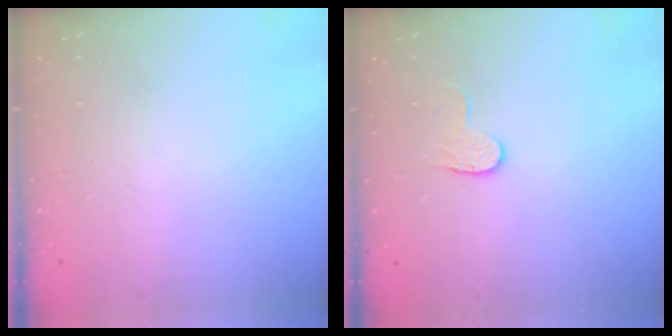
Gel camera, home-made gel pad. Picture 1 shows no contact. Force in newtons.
{"total": 4.5, "press": 4.5, "slide": 0.5}